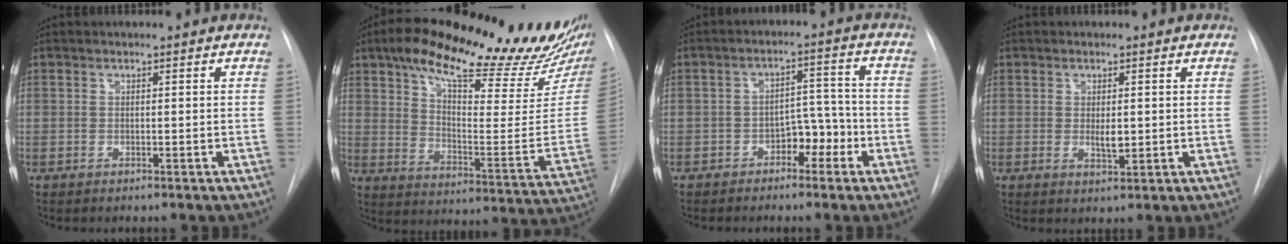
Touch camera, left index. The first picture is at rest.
{"total": 28.5, "force": [21.8, 5.7, 17.4], "torque": [-0.257, -0.038, 0.288]}
{"total": 5.3, "force": [-3.0, 2.8, 3.4], "torque": [-0.040, 0.020, -0.048]}
{"total": 2.2, "force": [0.0, 0.9, 2.0], "torque": [-0.034, -0.008, 0.002]}